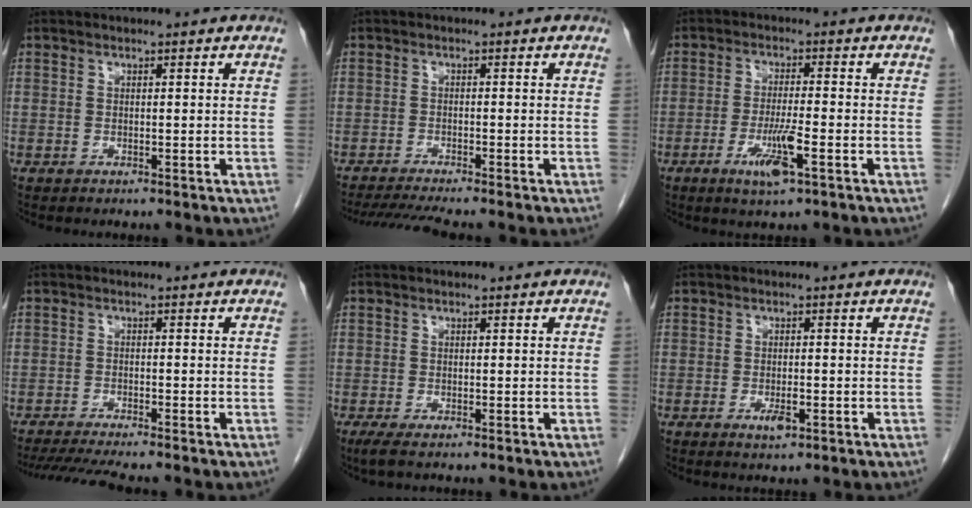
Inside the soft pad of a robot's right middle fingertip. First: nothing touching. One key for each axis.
{"total": 5.8, "fx": -5.0, "fy": -0.8, "fz": 2.7, "tx": -0.044, "ty": -0.018, "tz": -0.084}
{"total": 6.1, "fx": -2.7, "fy": 0.2, "fz": 5.5, "tx": -0.106, "ty": -0.011, "tz": -0.048}
{"total": 6.9, "fx": -6.0, "fy": -0.2, "fz": 3.3, "tx": -0.051, "ty": -0.018, "tz": -0.098}
{"total": 1.3, "fx": -0.8, "fy": 0.1, "fz": 1.1, "tx": -0.026, "ty": -0.007, "tz": -0.016}
{"total": 2.2, "fx": -0.9, "fy": 0.7, "fz": 1.9, "tx": -0.033, "ty": -0.001, "tz": -0.012}